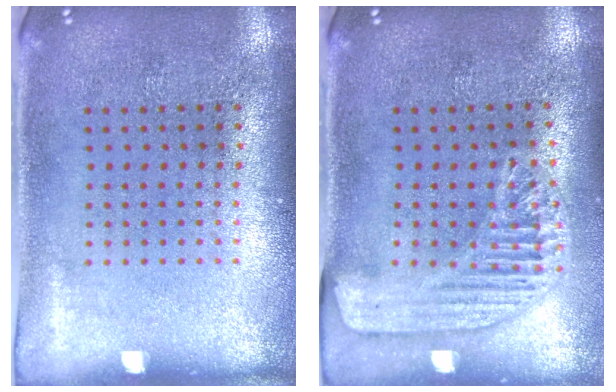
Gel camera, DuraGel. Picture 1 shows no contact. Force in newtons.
{"total": 1.6, "press": 1.6, "slide": 0.4}